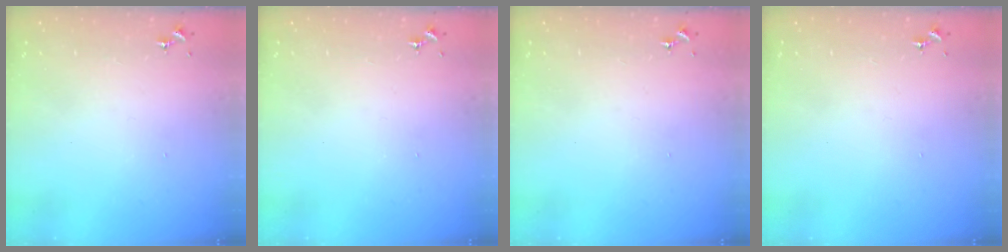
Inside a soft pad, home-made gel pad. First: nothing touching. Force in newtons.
{"total": 0.0}
{"total": 0.0}
{"total": 0.0}